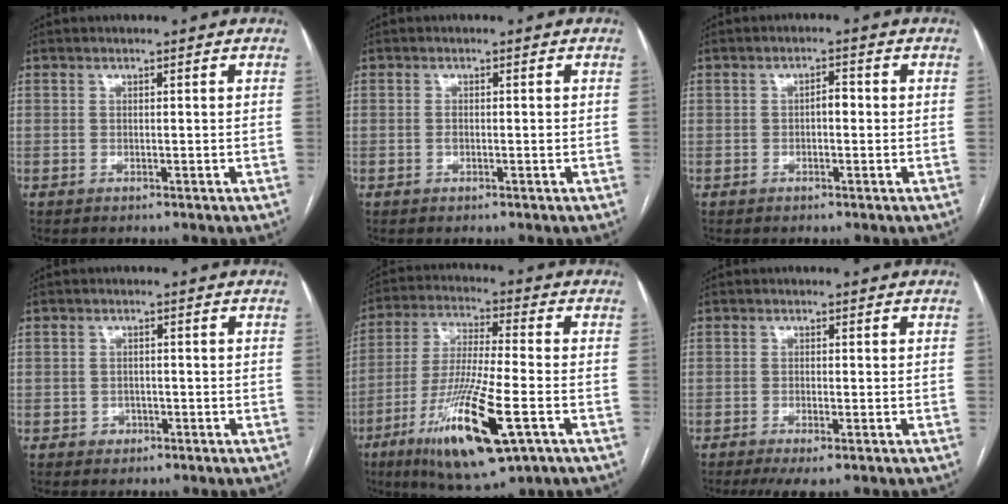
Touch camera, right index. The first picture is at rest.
{"total": 1.3, "force": [-0.2, 0.5, 1.2], "torque": [-0.024, 0.000, -0.001]}
{"total": 1.9, "force": [-0.2, 0.8, 1.7], "torque": [-0.022, 0.007, -0.006]}
{"total": 2.0, "force": [-0.8, 1.8, 0.3], "torque": [0.004, 0.008, -0.013]}
{"total": 17.5, "force": [-7.4, 2.3, 15.6], "torque": [-0.317, -0.036, -0.127]}
{"total": 3.3, "force": [-1.9, 0.5, 2.6], "torque": [-0.044, -0.010, -0.031]}